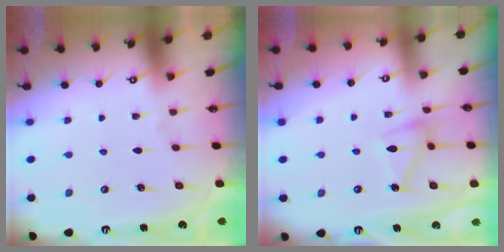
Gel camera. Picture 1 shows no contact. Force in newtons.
{"total": 11.6, "press": 11.6, "slide": 0.4}